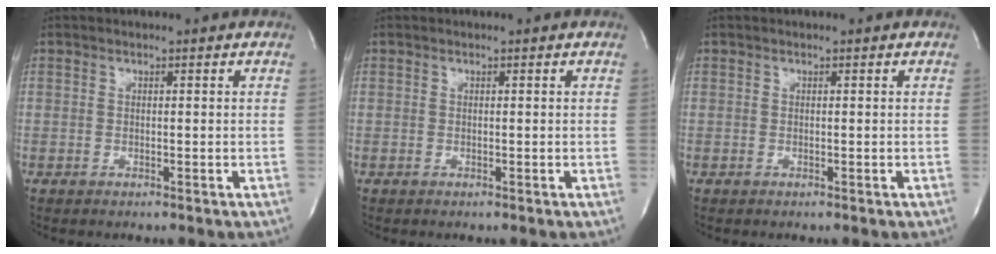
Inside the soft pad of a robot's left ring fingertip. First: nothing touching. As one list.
[{"total": 0.0}, {"total": 0.0}]